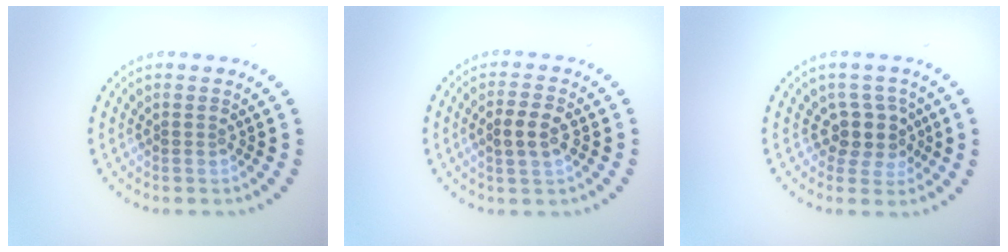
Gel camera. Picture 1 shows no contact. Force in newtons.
{"total": 2.8, "press": 2.8, "slide": 0.3}
{"total": 2.9, "press": 2.3, "slide": 1.6}